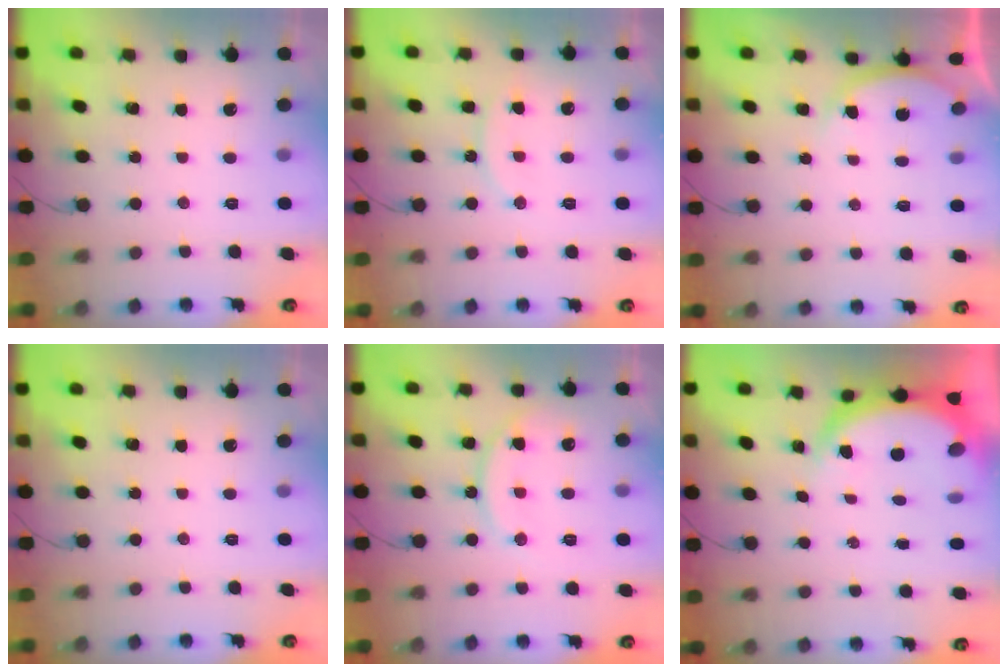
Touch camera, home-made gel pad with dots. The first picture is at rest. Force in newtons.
{"total": 9.4, "press": 9.3, "slide": 0.7}
{"total": 4.6, "press": 4.5, "slide": 0.4}
{"total": 0.0}
{"total": 13.5, "press": 13.4, "slide": 1.1}
{"total": 6.4, "press": 6.3, "slide": 1.1}